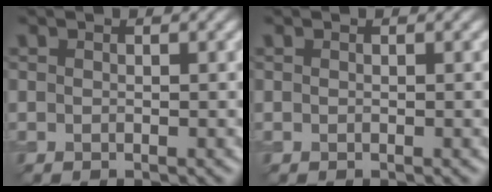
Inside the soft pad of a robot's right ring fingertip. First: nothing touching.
{"total": 0.0}